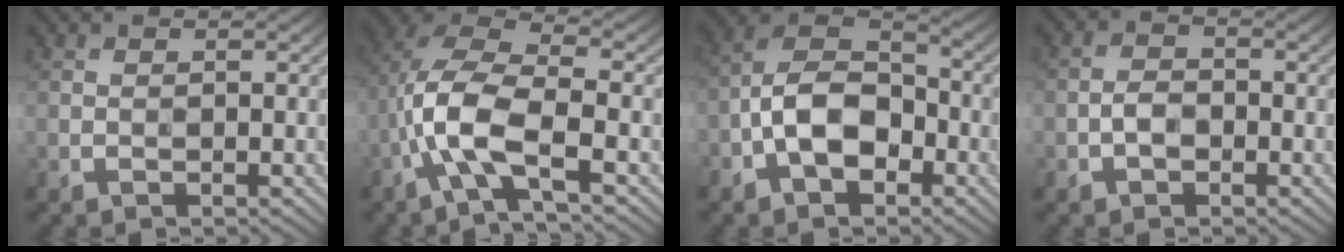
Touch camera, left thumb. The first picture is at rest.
{"total": 9.1, "force": [-3.1, 3.0, 7.9], "torque": [-0.178, 0.011, -0.076]}
{"total": 9.1, "force": [-3.2, 5.3, 6.6], "torque": [-0.131, 0.014, -0.075]}
{"total": 2.2, "force": [-0.9, 1.3, 1.5], "torque": [-0.030, 0.010, -0.022]}